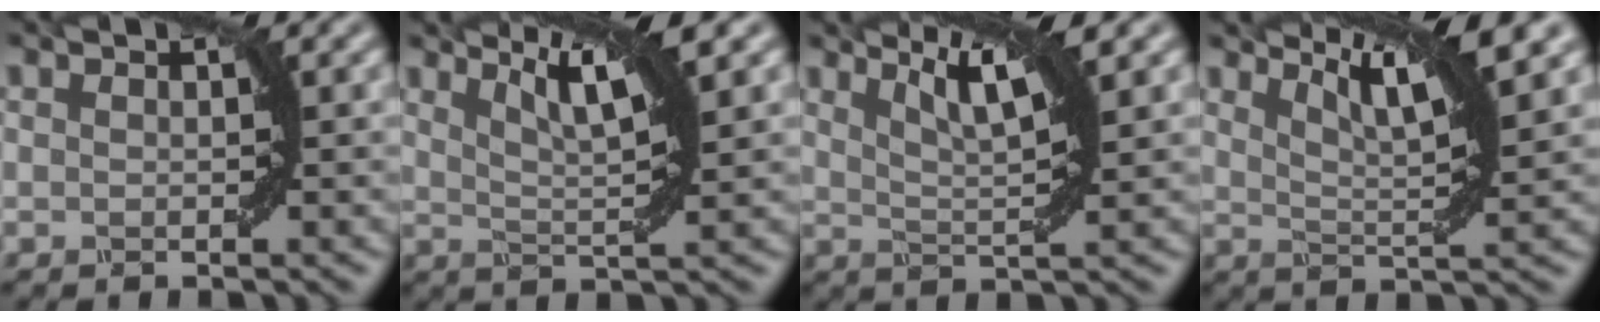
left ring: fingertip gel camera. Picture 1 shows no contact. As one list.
[{"total": 4.8, "force": [2.7, 0.9, 3.9], "torque": [-0.065, 0.005, 0.052]}, {"total": 4.5, "force": [2.4, 1.0, 3.7], "torque": [-0.062, 0.005, 0.044]}, {"total": 6.8, "force": [4.5, 1.2, 4.9], "torque": [-0.070, 0.012, 0.074]}]